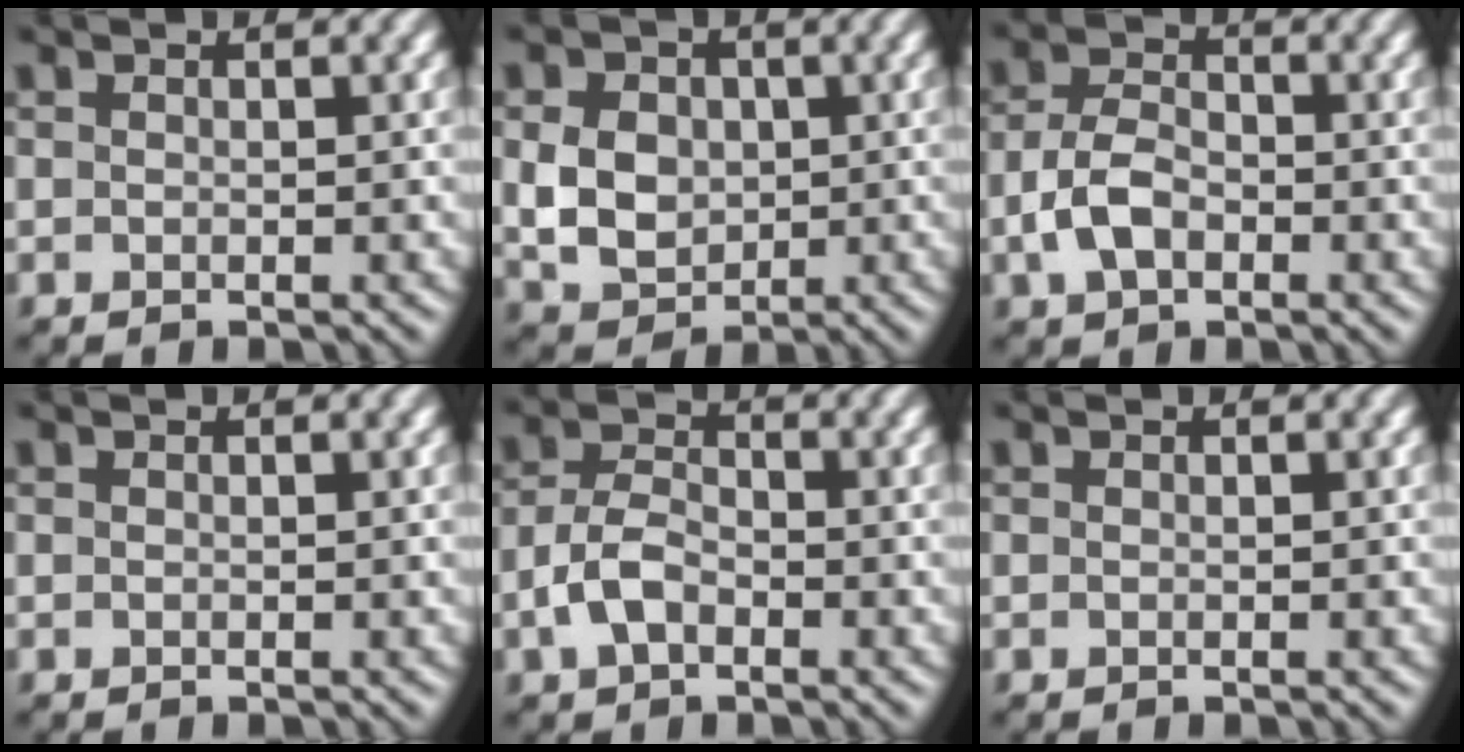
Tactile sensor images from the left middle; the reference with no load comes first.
{"total": 4.9, "force": [0.2, 3.9, 2.9], "torque": [-0.059, -0.001, 0.003]}
{"total": 3.9, "force": [-1.2, 2.6, 2.7], "torque": [-0.057, 0.005, -0.031]}
{"total": 0.0}
{"total": 3.5, "force": [-1.3, 2.2, 2.4], "torque": [-0.048, 0.007, -0.034]}
{"total": 0.0}